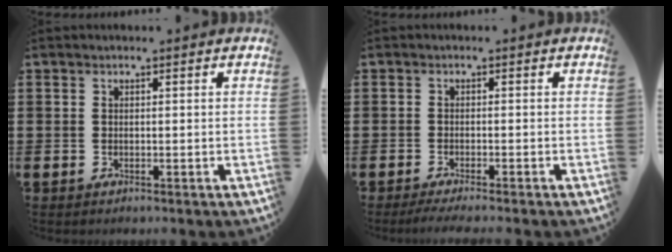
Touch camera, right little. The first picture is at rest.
{"total": 1.3, "force": [-1.0, 0.0, 0.8], "torque": [-0.012, 0.000, -0.019]}